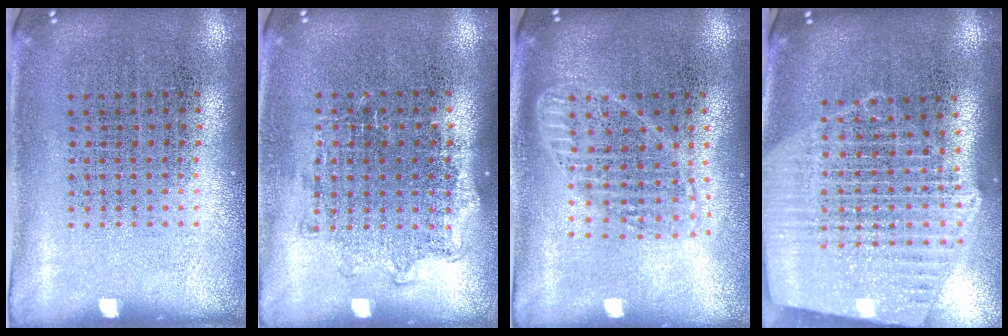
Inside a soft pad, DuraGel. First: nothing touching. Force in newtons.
{"total": 1.1, "press": 0.9, "slide": 0.5}
{"total": 1.8, "press": 1.6, "slide": 0.9}
{"total": 2.6, "press": 2.2, "slide": 1.3}